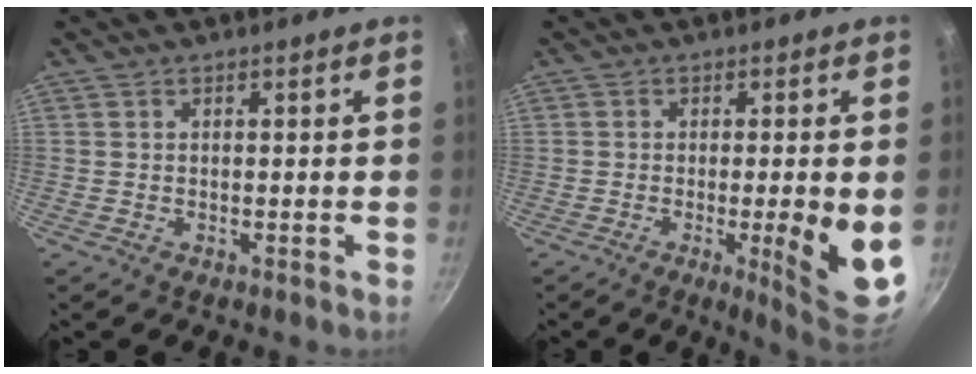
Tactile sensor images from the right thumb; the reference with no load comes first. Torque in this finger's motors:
{"motor_torque": [0.86, 2.43, 1.11, 0.17, 0.08]}